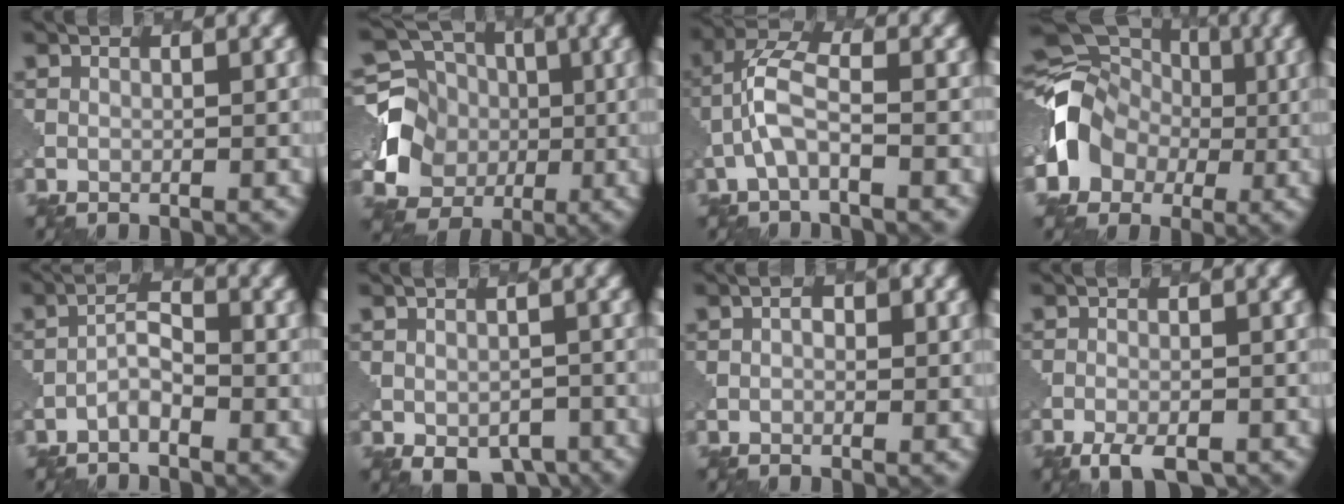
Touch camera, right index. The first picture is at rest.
{"total": 7.9, "force": [-0.4, 7.2, 3.2], "torque": [-0.071, -0.012, -0.013]}
{"total": 3.5, "force": [-1.2, 1.2, 3.0], "torque": [-0.071, 0.011, -0.031]}
{"total": 9.6, "force": [-1.1, 8.6, 4.2], "torque": [-0.066, -0.003, -0.050]}
{"total": 1.5, "force": [-1.2, 0.4, 0.9], "torque": [-0.020, 0.006, -0.026]}
{"total": 4.8, "force": [-2.5, 2.9, 2.8], "torque": [-0.033, -0.024, -0.022]}
{"total": 1.1, "force": [0.2, 0.9, 0.7], "torque": [0.000, 0.000, 0.004]}
{"total": 3.7, "force": [-2.7, 1.4, 2.1], "torque": [-0.039, -0.011, -0.043]}